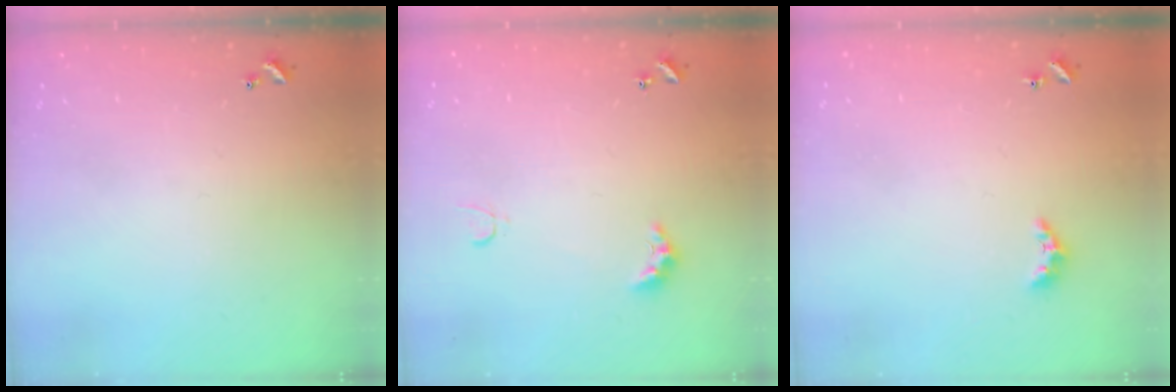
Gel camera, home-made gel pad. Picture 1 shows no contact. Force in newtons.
{"total": 3.3, "press": 3.3, "slide": 0.7}
{"total": 3.4, "press": 3.3, "slide": 0.7}